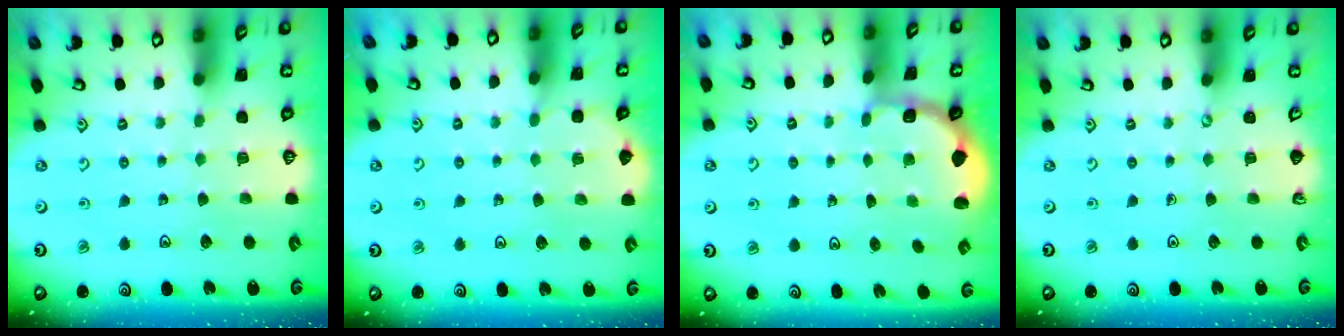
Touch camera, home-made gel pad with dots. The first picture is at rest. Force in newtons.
{"total": 3.9, "press": 3.9, "slide": 0.4}
{"total": 1.8, "press": 1.7, "slide": 0.7}
{"total": 0.0}